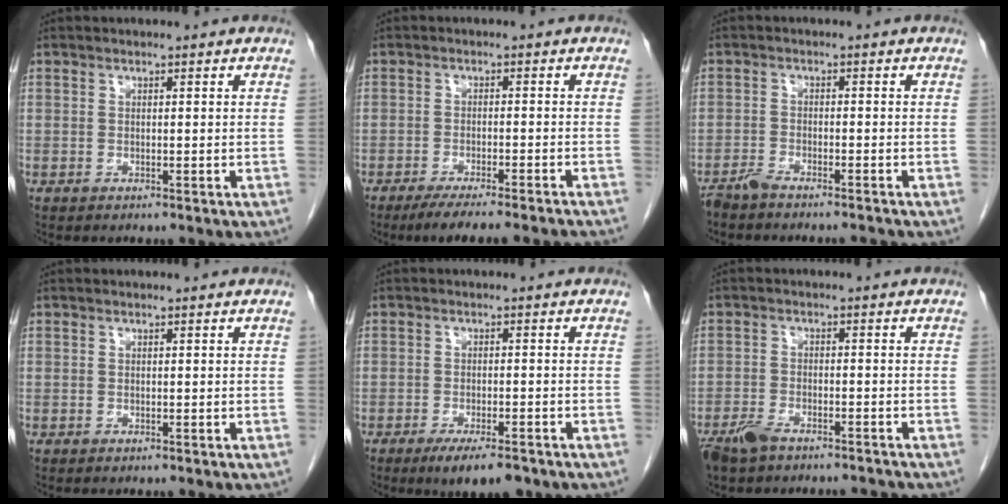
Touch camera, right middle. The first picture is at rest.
{"total": 10.2, "force": [-8.8, -0.2, 5.2], "torque": [-0.054, -0.022, -0.128]}
{"total": 3.9, "force": [-3.7, -0.1, 1.2], "torque": [-0.019, -0.006, -0.063]}
{"total": 0.0}
{"total": 6.3, "force": [-4.4, 1.6, 4.3], "torque": [-0.063, -0.010, -0.066]}
{"total": 6.6, "force": [-5.6, 1.8, 2.8], "torque": [-0.055, -0.008, -0.098]}